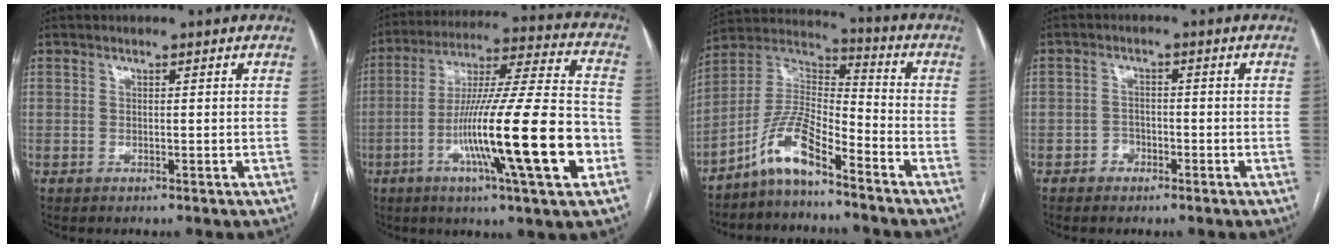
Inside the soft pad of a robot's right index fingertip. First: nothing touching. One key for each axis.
{"total": 22.4, "fx": -6.8, "fy": 0.6, "fz": 21.3, "tx": -0.348, "ty": -0.016, "tz": -0.116}
{"total": 9.8, "fx": -7.1, "fy": 2.1, "fz": 6.5, "tx": -0.142, "ty": 0.020, "tz": -0.139}
{"total": 2.0, "fx": -1.2, "fy": 1.6, "fz": 0.4, "tx": -0.002, "ty": 0.009, "tz": -0.024}